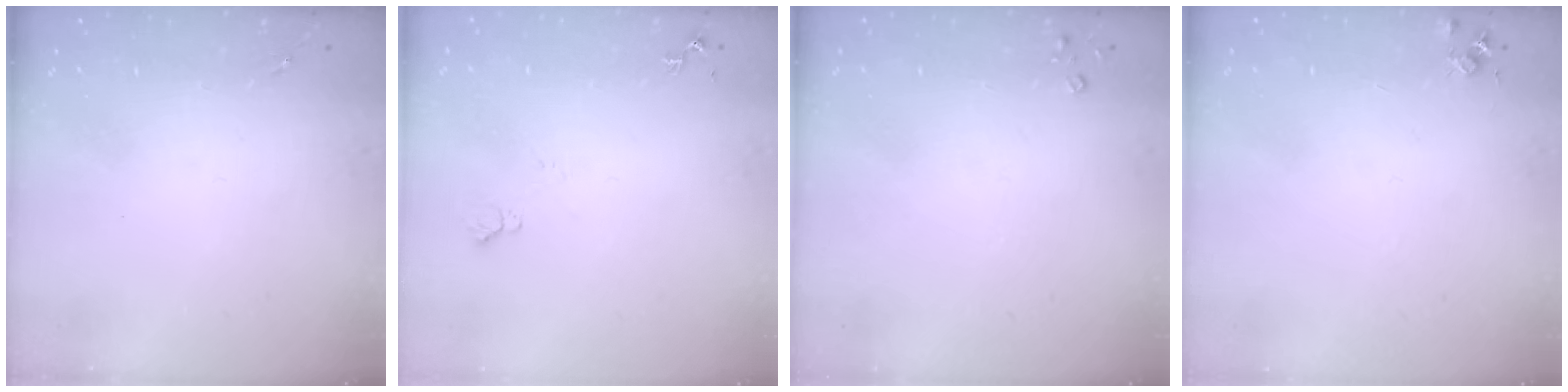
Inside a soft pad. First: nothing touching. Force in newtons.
{"total": 5.1, "press": 5.1, "slide": 0.7}
{"total": 2.6, "press": 2.6, "slide": 0.3}
{"total": 4.4, "press": 4.4, "slide": 0.5}